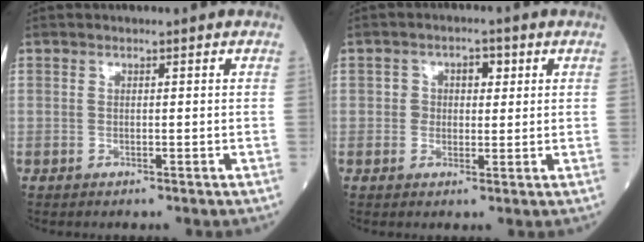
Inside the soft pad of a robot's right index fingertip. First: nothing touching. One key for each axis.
{"total": 3.6, "fx": 1.0, "fy": 2.6, "fz": 2.3, "tx": -0.030, "ty": 0.016, "tz": 0.015}